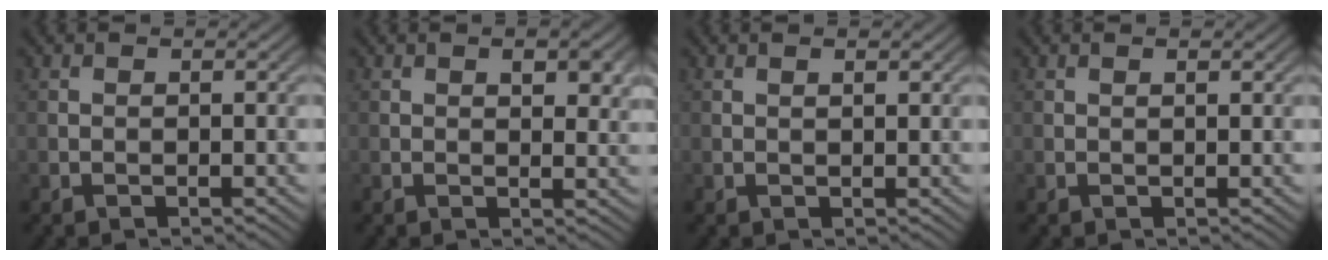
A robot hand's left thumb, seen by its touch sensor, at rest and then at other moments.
{"total": 3.4, "force": [1.4, 1.6, 2.7], "torque": [-0.036, -0.002, 0.023]}
{"total": 1.0, "force": [0.6, 0.2, 0.7], "torque": [-0.012, 0.000, 0.012]}
{"total": 0.6, "force": [0.4, 0.1, 0.5], "torque": [-0.008, 0.002, 0.007]}